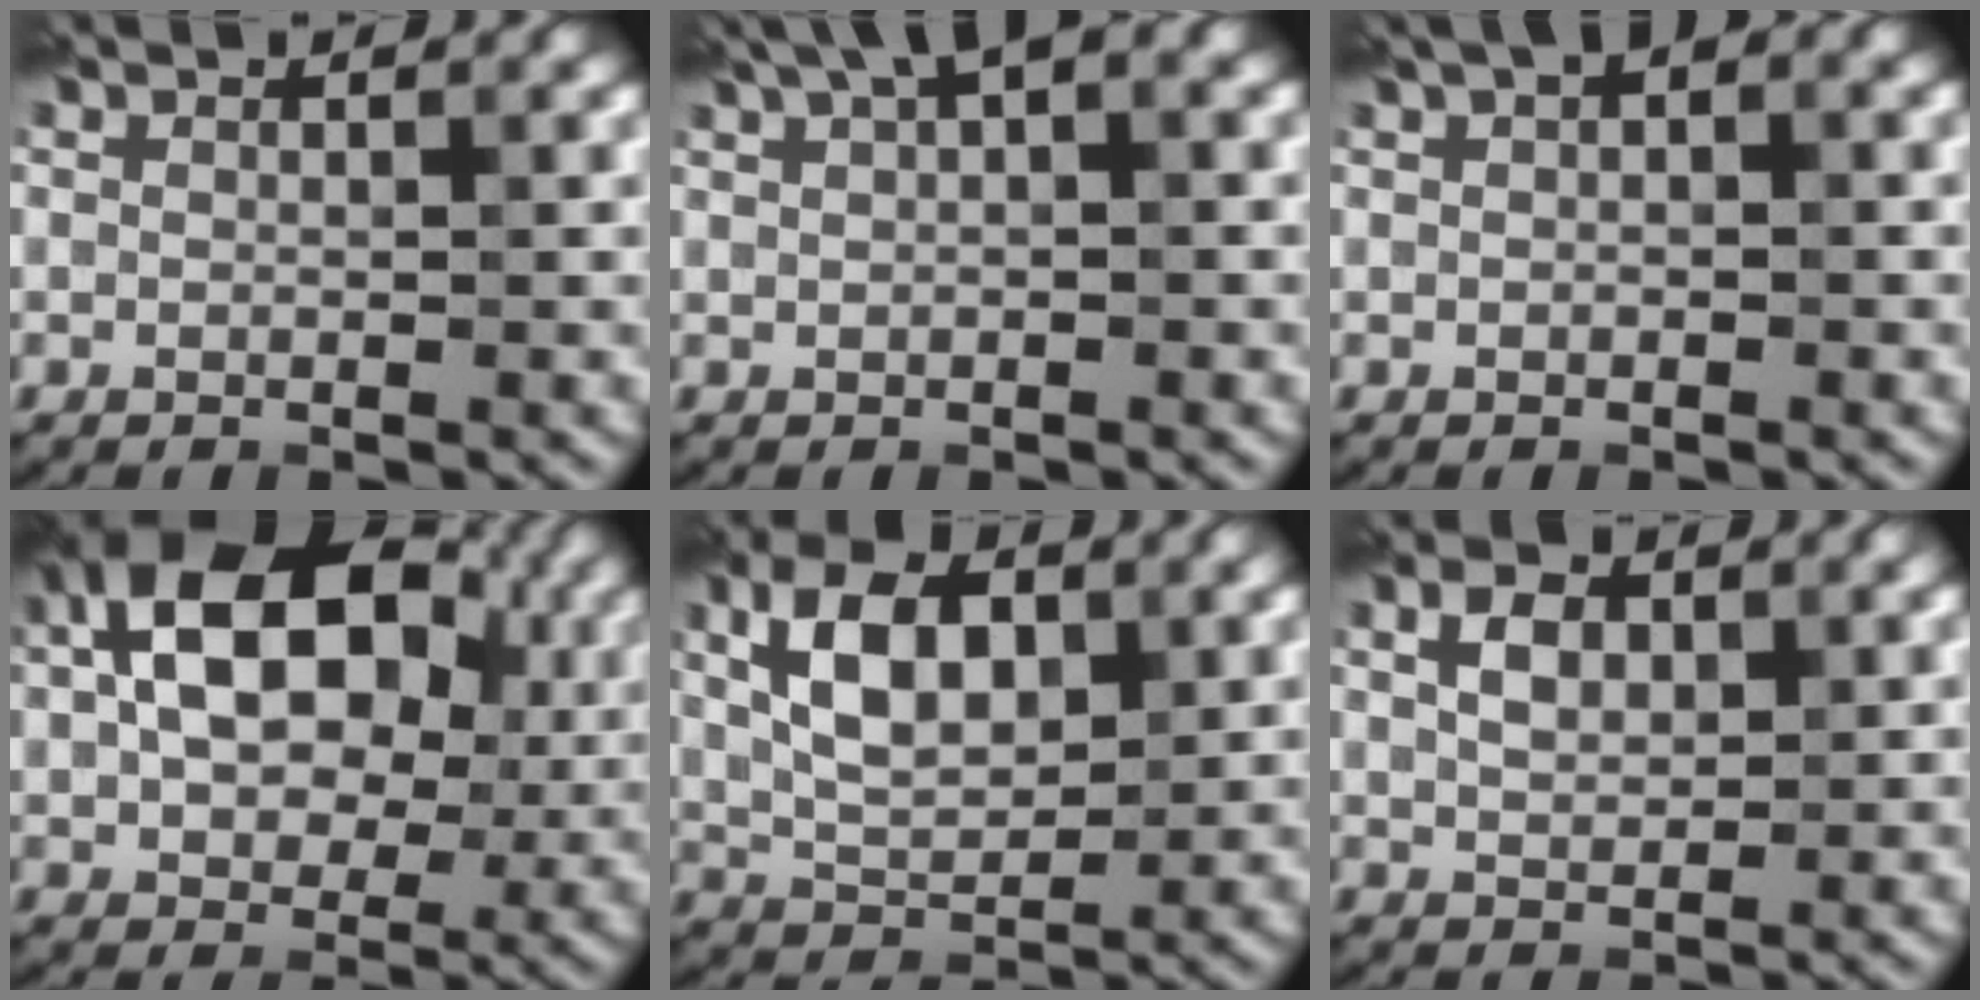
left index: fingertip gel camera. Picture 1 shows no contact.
{"total": 4.0, "force": [2.2, 1.3, 3.1], "torque": [-0.055, 0.018, 0.039]}
{"total": 2.1, "force": [0.8, 1.1, 1.6], "torque": [-0.019, 0.011, 0.006]}
{"total": 15.3, "force": [3.3, 10.1, 11.1], "torque": [-0.173, 0.036, 0.053]}
{"total": 6.4, "force": [1.4, 3.7, 5.1], "torque": [-0.097, 0.008, 0.024]}
{"total": 2.6, "force": [0.7, 1.7, 1.8], "torque": [-0.039, 0.005, 0.014]}